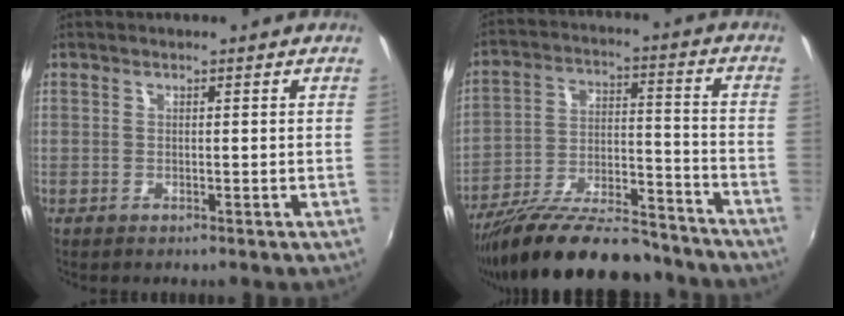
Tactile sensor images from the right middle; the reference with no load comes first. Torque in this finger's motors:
{"motor_torque": [0.98, -1.16, 0.18, 0.11]}